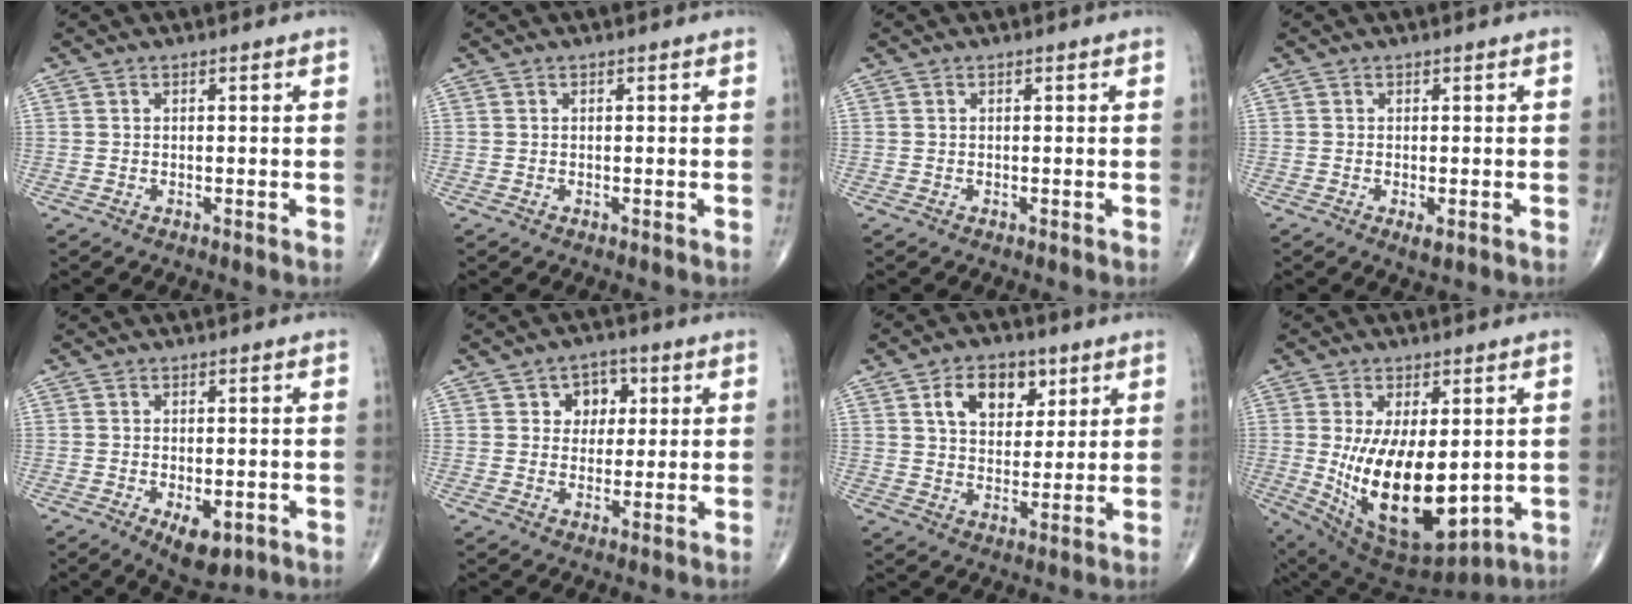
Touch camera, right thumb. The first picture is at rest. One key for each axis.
{"total": 0.0}
{"total": 0.0}
{"total": 1.5, "fx": -0.5, "fy": 0.5, "fz": 1.4, "tx": -0.022, "ty": -0.004, "tz": -0.007}
{"total": 6.2, "fx": -2.4, "fy": 3.0, "fz": 4.9, "tx": -0.067, "ty": -0.001, "tz": -0.025}
{"total": 6.0, "fx": 1.8, "fy": 4.9, "fz": 3.0, "tx": -0.002, "ty": 0.001, "tz": 0.020}
{"total": 10.4, "fx": 4.4, "fy": 6.9, "fz": 6.4, "tx": -0.065, "ty": -0.014, "tz": 0.073}
{"total": 18.7, "fx": -1.1, "fy": 9.0, "fz": 16.3, "tx": -0.280, "ty": -0.027, "tz": 0.013}